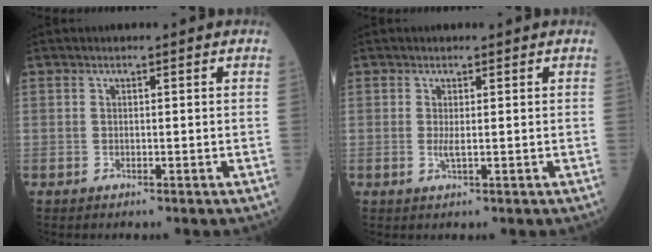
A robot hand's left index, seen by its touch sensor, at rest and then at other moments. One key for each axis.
{"total": 1.0, "fx": 0.0, "fy": 0.1, "fz": 1.0, "tx": -0.024, "ty": -0.001, "tz": 0.002}